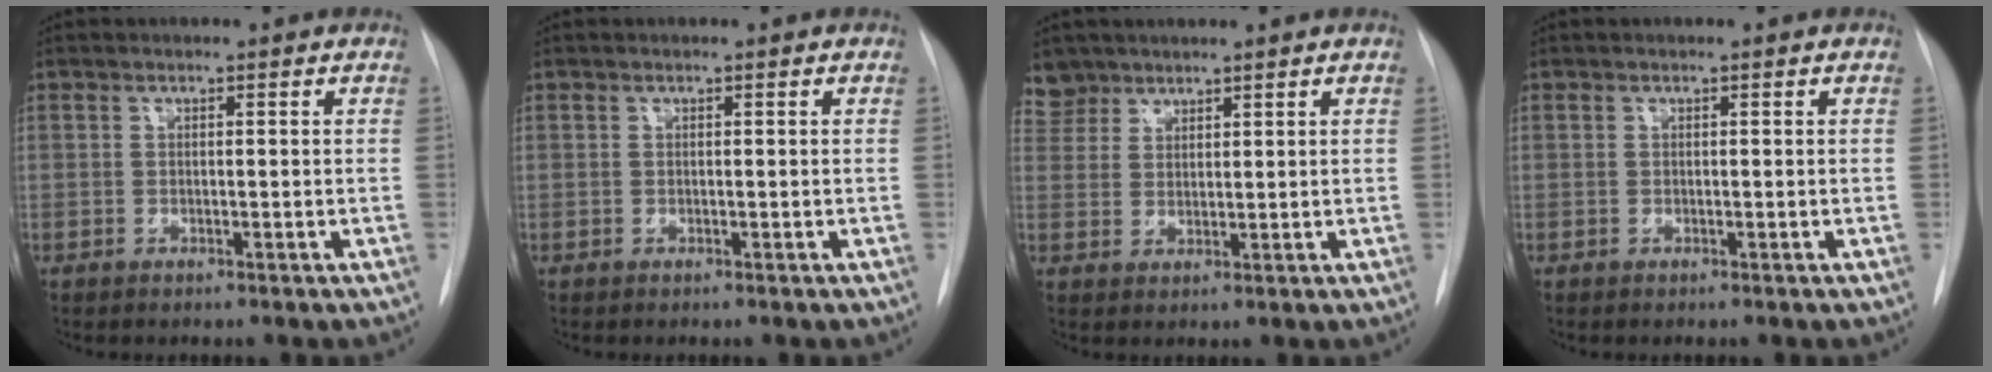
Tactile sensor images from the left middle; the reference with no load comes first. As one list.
[{"total": 0.0}, {"total": 3.9, "force": [3.3, 2.1, -0.5], "torque": [0.018, 0.004, 0.065]}, {"total": 0.0}]